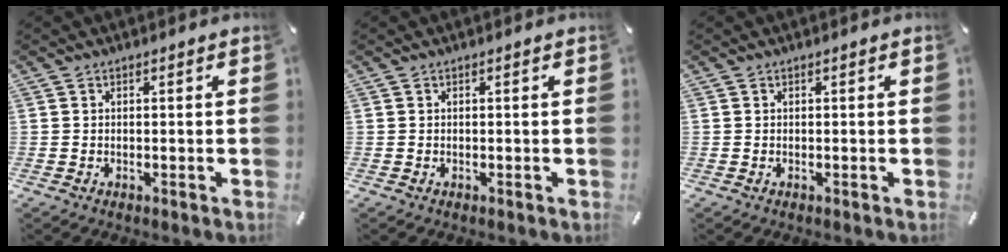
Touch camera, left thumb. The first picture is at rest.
{"total": 0.0}
{"total": 0.0}